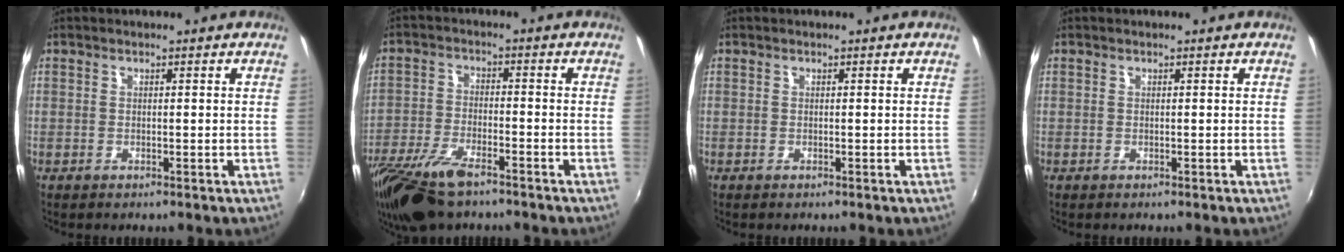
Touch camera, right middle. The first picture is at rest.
{"total": 12.7, "force": [-9.2, 4.3, 7.6], "torque": [-0.176, -0.035, -0.178]}
{"total": 0.0}
{"total": 0.0}